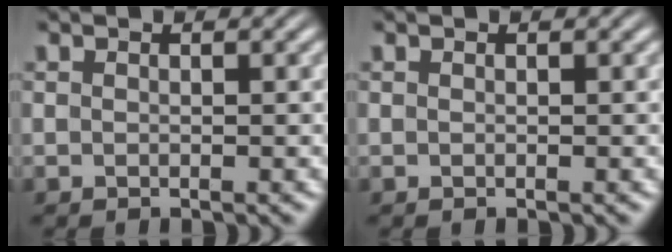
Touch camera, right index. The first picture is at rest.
{"total": 0.0}